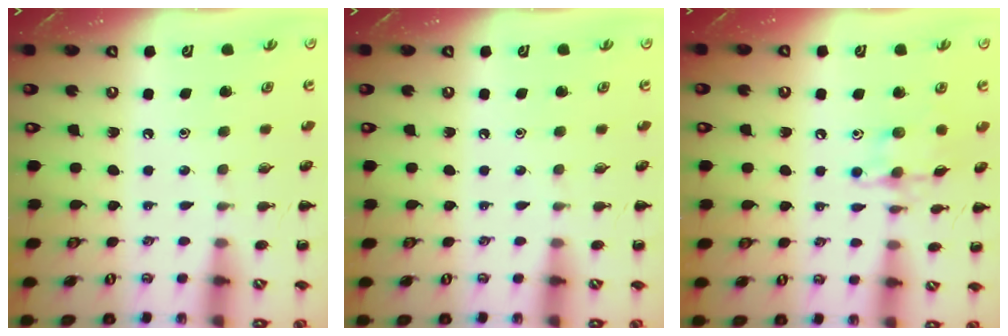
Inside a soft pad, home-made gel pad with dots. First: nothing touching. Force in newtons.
{"total": 0.0}
{"total": 10.4, "press": 10.4, "slide": 0.5}